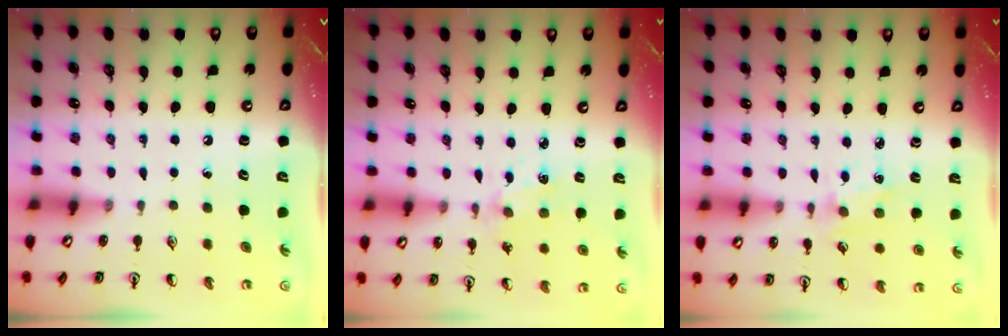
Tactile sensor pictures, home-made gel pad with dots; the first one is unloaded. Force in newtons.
{"total": 2.3, "press": 2.3, "slide": 0.5}
{"total": 1.7, "press": 1.7, "slide": 0.3}